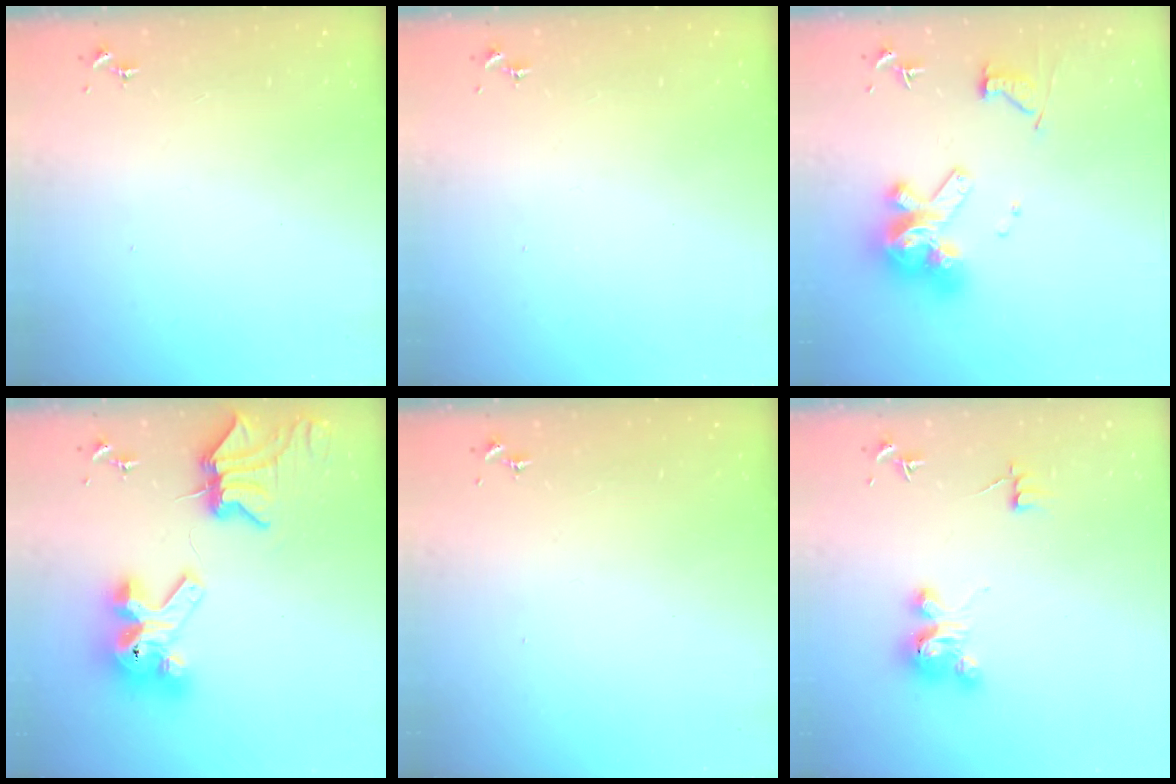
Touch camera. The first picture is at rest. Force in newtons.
{"total": 0.0}
{"total": 16.2, "press": 16.2, "slide": 1.6}
{"total": 14.5, "press": 14.4, "slide": 1.7}
{"total": 0.0}
{"total": 5.7, "press": 5.7, "slide": 0.4}